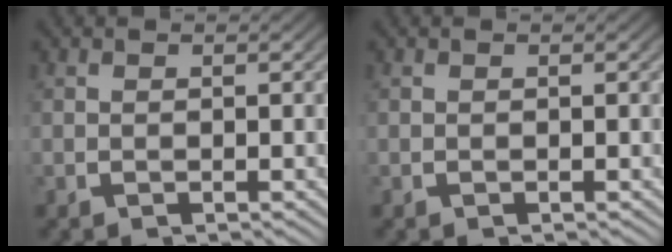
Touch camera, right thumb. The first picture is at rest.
{"total": 0.0}